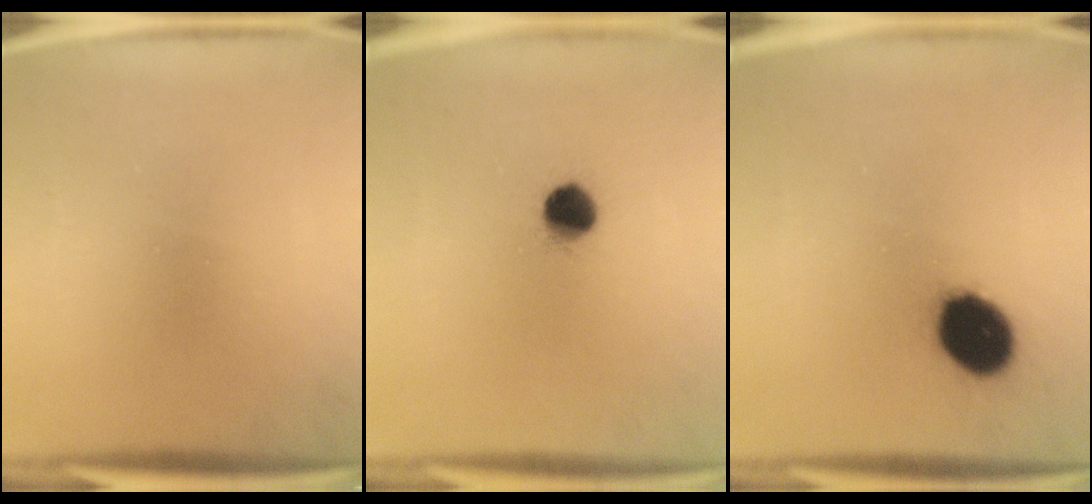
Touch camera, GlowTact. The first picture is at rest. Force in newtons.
{"total": 6.2}
{"total": 12.4}